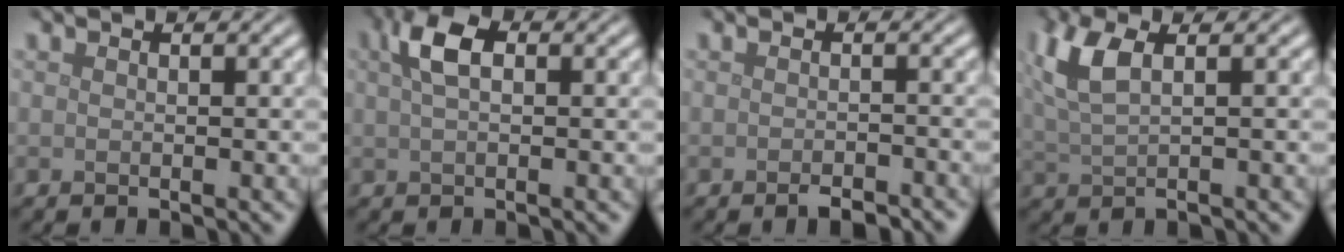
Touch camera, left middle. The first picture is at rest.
{"total": 3.3, "force": [1.1, 1.6, 2.7], "torque": [-0.054, 0.010, 0.016]}
{"total": 1.7, "force": [-1.2, 0.5, 1.0], "torque": [-0.014, -0.003, -0.019]}
{"total": 4.3, "force": [1.5, 1.6, 3.6], "torque": [-0.080, 0.010, 0.030]}